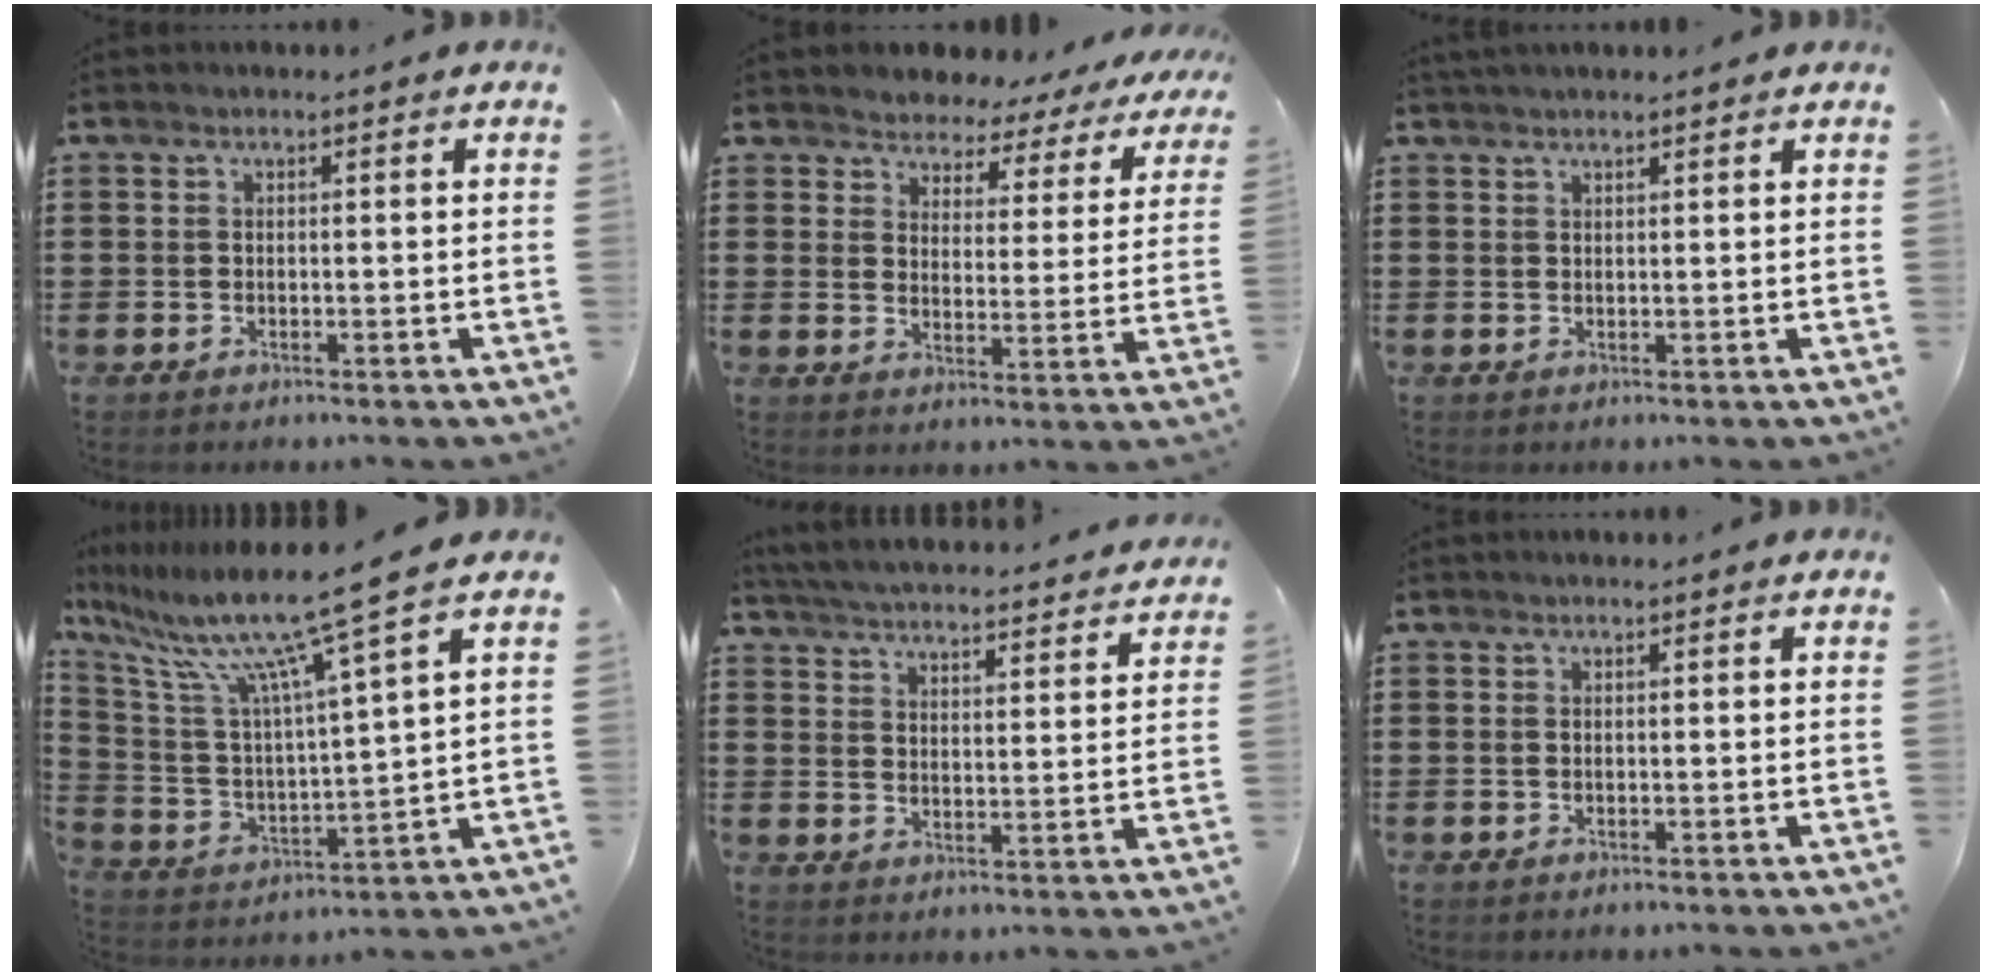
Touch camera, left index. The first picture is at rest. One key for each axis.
{"total": 3.5, "fx": 3.3, "fy": 1.1, "fz": -0.2, "tx": -0.022, "ty": -0.025, "tz": 0.052}
{"total": 1.3, "fx": 1.2, "fy": 0.1, "fz": 0.5, "tx": -0.011, "ty": 0.000, "tz": 0.023}
{"total": 12.0, "fx": 9.0, "fy": -0.5, "fz": 7.9, "tx": -0.189, "ty": -0.055, "tz": 0.143}
{"total": 4.7, "fx": 4.7, "fy": -0.4, "fz": 0.5, "tx": -0.034, "ty": -0.040, "tz": 0.079}
{"total": 0.0}